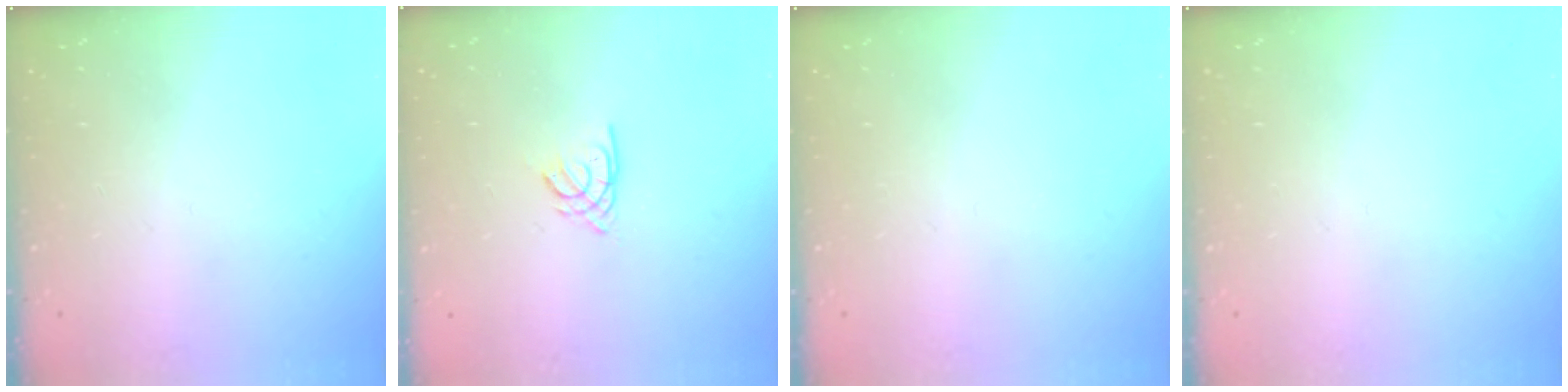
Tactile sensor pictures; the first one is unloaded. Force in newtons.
{"total": 1.8, "press": 1.8, "slide": 0.3}
{"total": 0.0}
{"total": 0.0}